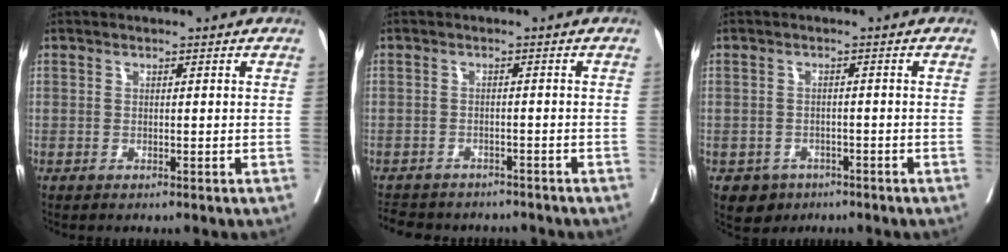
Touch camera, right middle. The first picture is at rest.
{"total": 10.3, "force": [-9.2, 3.8, 2.8], "torque": [-0.059, 0.002, -0.117]}
{"total": 3.6, "force": [-2.1, 2.8, 0.5], "torque": [-0.005, 0.008, -0.028]}